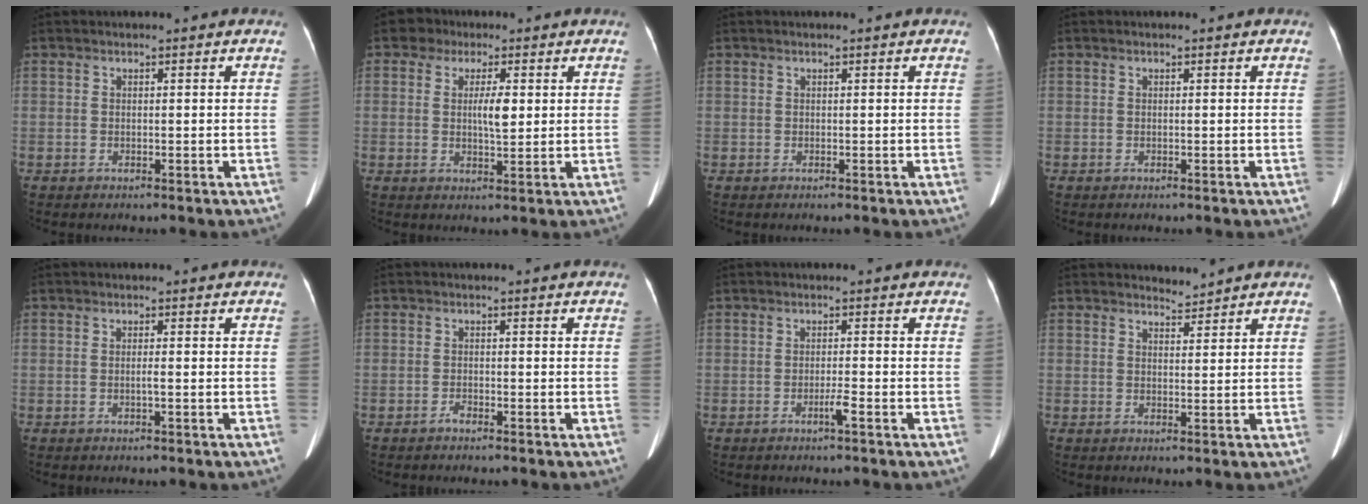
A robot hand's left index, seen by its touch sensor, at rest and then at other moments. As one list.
[{"total": 5.6, "force": [1.2, 3.1, 4.4], "torque": [-0.073, 0.015, 0.018]}, {"total": 0.0}, {"total": 0.0}, {"total": 1.0, "force": [-0.2, -0.1, 0.9], "torque": [-0.019, 0.000, -0.003]}, {"total": 0.9, "force": [-0.8, 0.2, 0.4], "torque": [-0.009, 0.001, -0.011]}, {"total": 1.7, "force": [-1.2, -0.4, 1.2], "torque": [-0.026, -0.006, -0.021]}, {"total": 1.8, "force": [1.8, 0.1, -0.3], "torque": [-0.004, -0.003, 0.030]}]